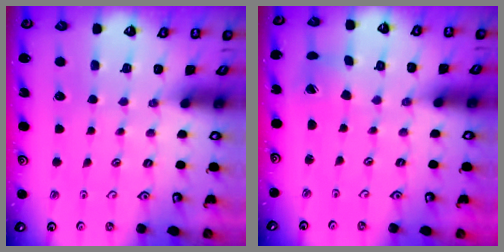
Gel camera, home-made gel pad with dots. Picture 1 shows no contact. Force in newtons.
{"total": 2.6, "press": 2.6, "slide": 0.3}